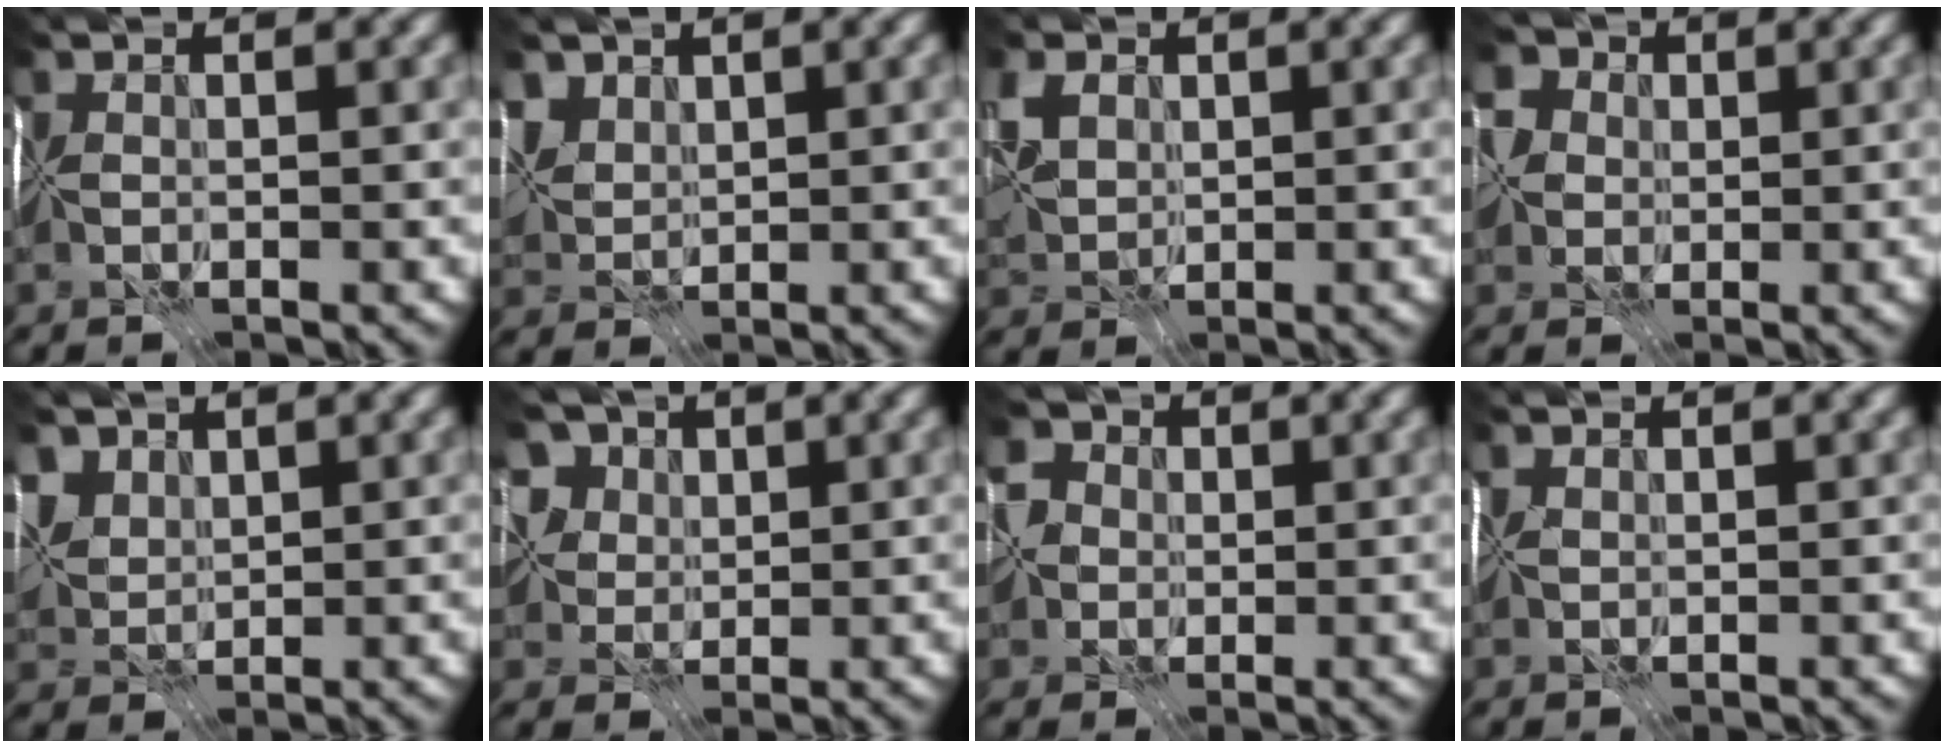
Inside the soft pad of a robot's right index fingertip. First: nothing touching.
{"total": 2.8, "force": [2.3, 1.3, 1.0], "torque": [-0.030, 0.002, 0.044]}
{"total": 2.7, "force": [1.3, 1.7, 1.7], "torque": [-0.044, 0.004, 0.026]}
{"total": 3.7, "force": [1.1, 3.2, 1.4], "torque": [-0.024, 0.015, 0.005]}
{"total": 3.2, "force": [2.4, 1.7, 1.3], "torque": [-0.042, 0.004, 0.048]}
{"total": 7.0, "force": [4.0, 4.9, 3.0], "torque": [-0.053, 0.011, 0.059]}
{"total": 3.5, "force": [0.2, 3.2, 1.4], "torque": [-0.017, 0.008, -0.006]}
{"total": 0.7, "force": [0.7, 0.0, -0.1], "torque": [0.003, 0.004, 0.013]}